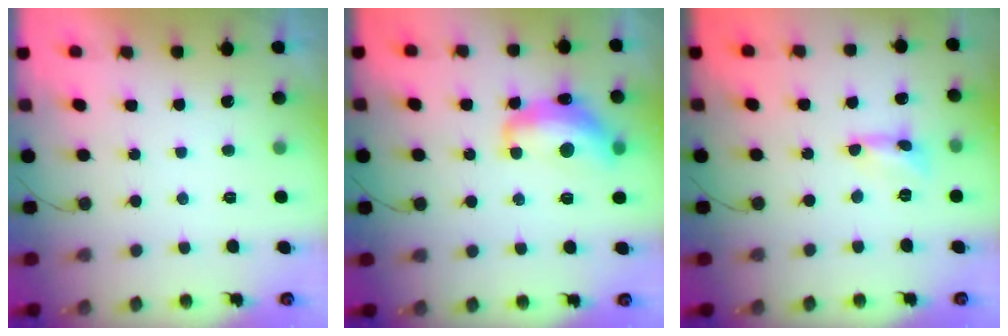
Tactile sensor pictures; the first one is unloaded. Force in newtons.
{"total": 13.4, "press": 13.4, "slide": 0.9}
{"total": 1.7, "press": 1.7, "slide": 0.1}